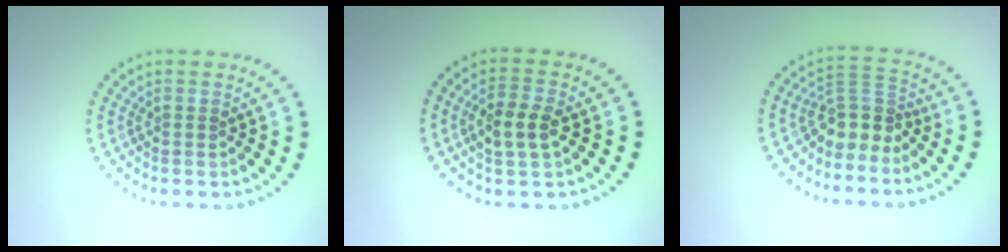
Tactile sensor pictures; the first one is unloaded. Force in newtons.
{"total": 3.2, "press": 3.2, "slide": 0.6}
{"total": 3.5, "press": 2.5, "slide": 2.4}